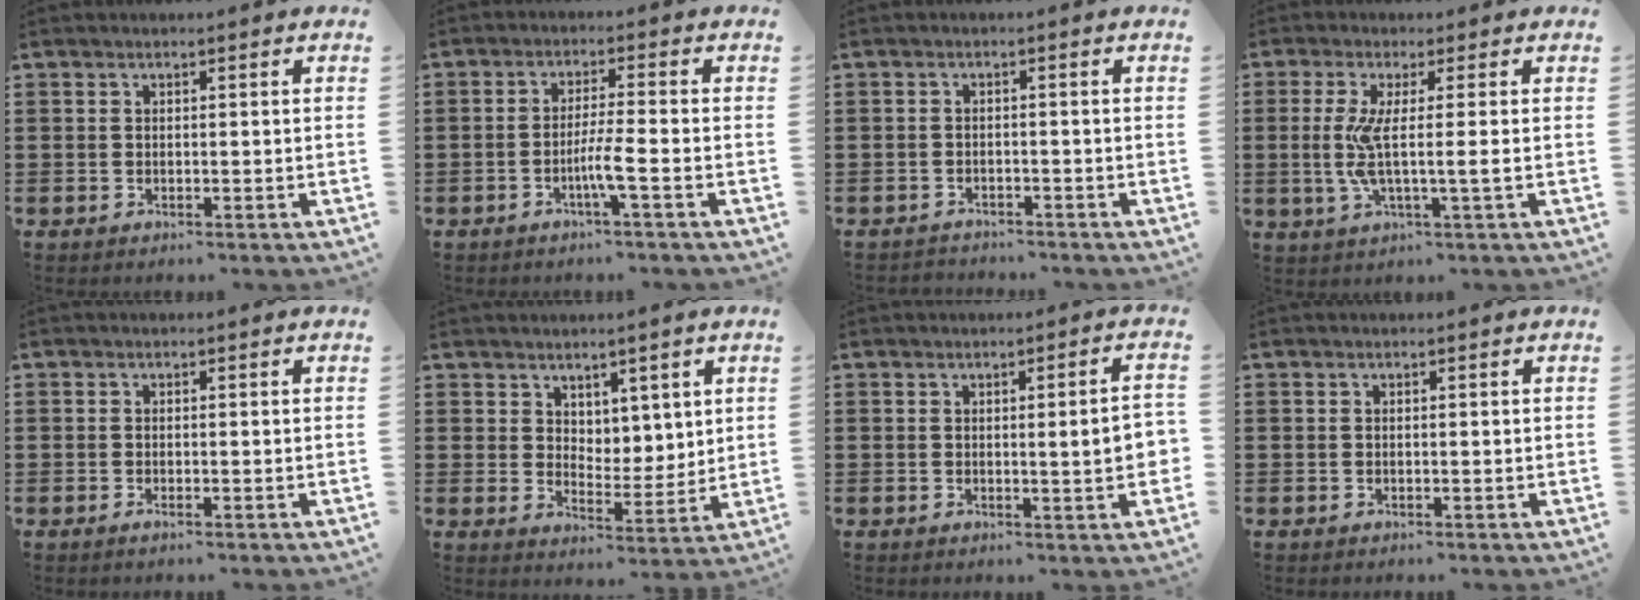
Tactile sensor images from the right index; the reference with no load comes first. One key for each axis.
{"total": 4.5, "fx": -1.9, "fy": -0.3, "fz": 4.0, "tx": -0.078, "ty": -0.011, "tz": -0.038}
{"total": 1.6, "fx": -1.5, "fy": 0.3, "fz": 0.0, "tx": -0.006, "ty": 0.001, "tz": -0.034}
{"total": 6.6, "fx": 0.0, "fy": -0.2, "fz": 6.6, "tx": -0.144, "ty": -0.020, "tz": -0.009}
{"total": 0.5, "fx": -0.3, "fy": 0.0, "fz": 0.5, "tx": -0.009, "ty": -0.004, "tz": -0.004}
{"total": 4.8, "fx": 3.9, "fy": 2.8, "fz": 0.0, "tx": -0.019, "ty": -0.004, "tz": 0.073}
{"total": 4.8, "fx": 0.0, "fy": 0.4, "fz": 4.8, "tx": -0.065, "ty": -0.013, "tz": -0.003}
{"total": 0.0}